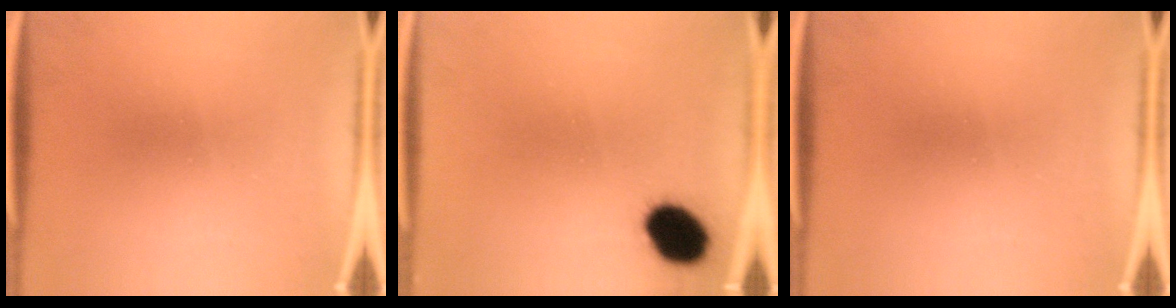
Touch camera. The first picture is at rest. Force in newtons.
{"total": 9.0}
{"total": 0.0}